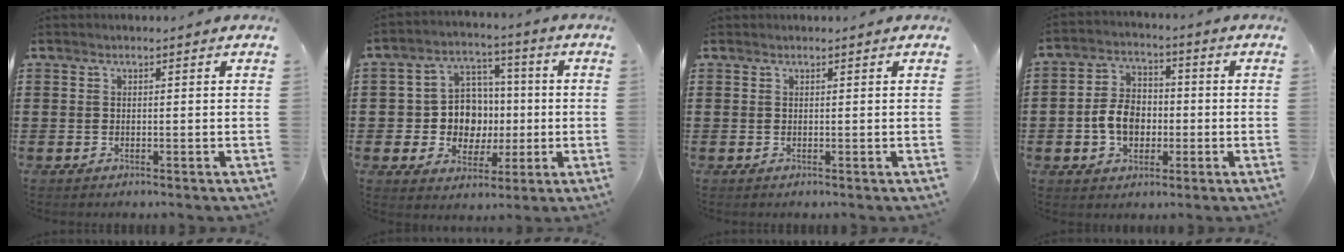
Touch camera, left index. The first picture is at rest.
{"total": 9.1, "force": [-0.3, 8.2, 4.0], "torque": [-0.093, 0.016, -0.002]}
{"total": 0.0}
{"total": 6.8, "force": [-1.5, 5.2, 4.1], "torque": [-0.103, 0.007, -0.034]}